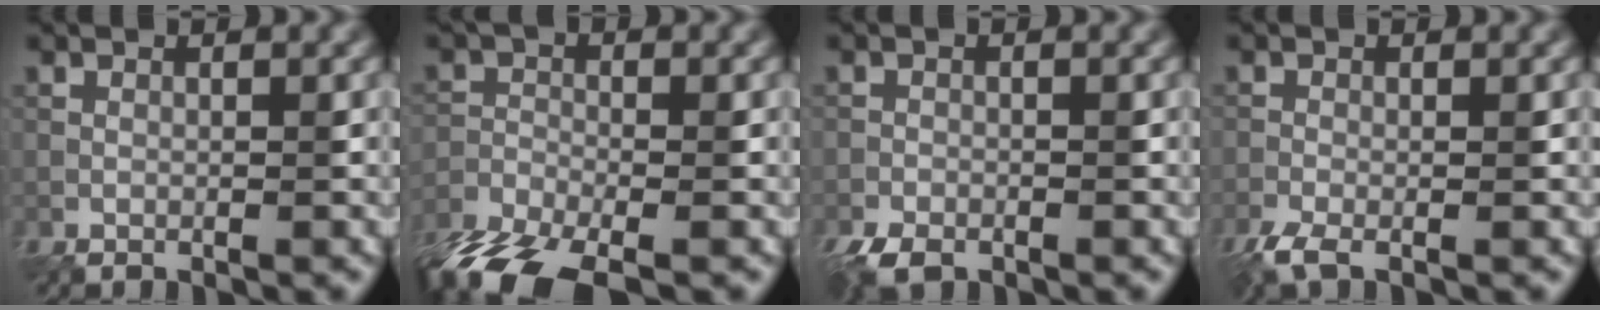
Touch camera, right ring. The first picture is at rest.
{"total": 8.0, "force": [-6.4, 2.8, 3.9], "torque": [-0.090, -0.025, -0.123]}
{"total": 3.4, "force": [-2.6, 1.6, 1.5], "torque": [-0.034, -0.009, -0.050]}
{"total": 3.0, "force": [-2.0, 0.9, 2.0], "torque": [-0.056, -0.006, -0.042]}